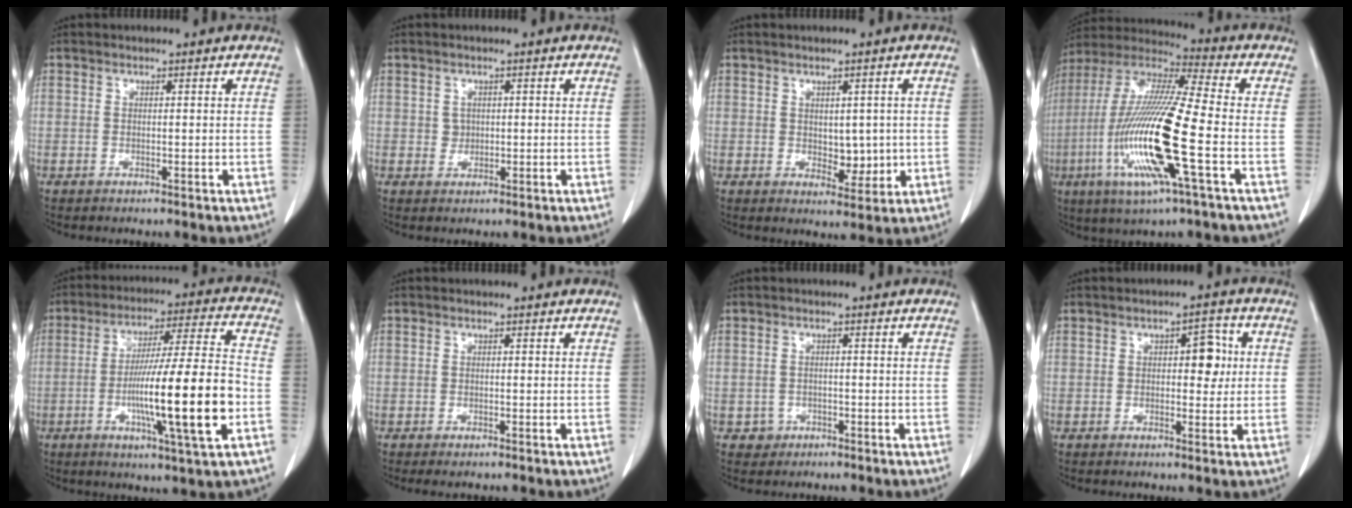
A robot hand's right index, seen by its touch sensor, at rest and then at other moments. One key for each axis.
{"total": 1.4, "fx": 0.2, "fy": 1.3, "fz": 0.5, "tx": -0.007, "ty": 0.000, "tz": 0.006}
{"total": 2.9, "fx": 0.1, "fy": 1.7, "fz": 2.4, "tx": -0.030, "ty": -0.005, "tz": 0.009}
{"total": 19.6, "fx": -5.3, "fy": 1.1, "fz": 18.8, "tx": -0.400, "ty": -0.023, "tz": -0.108}
{"total": 17.6, "fx": -4.4, "fy": 0.1, "fz": 17.1, "tx": -0.291, "ty": -0.005, "tz": -0.073}
{"total": 1.0, "fx": -0.8, "fy": 0.2, "fz": 0.6, "tx": -0.009, "ty": -0.003, "tz": -0.009}
{"total": 2.0, "fx": -0.9, "fy": 1.8, "fz": -0.1, "tx": 0.008, "ty": 0.011, "tz": -0.012}
{"total": 4.6, "fx": 0.8, "fy": 2.3, "fz": 3.9, "tx": -0.050, "ty": 0.015, "tz": 0.012}